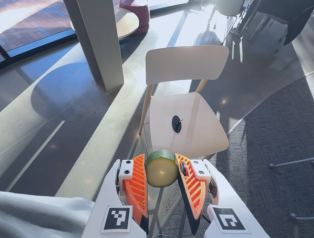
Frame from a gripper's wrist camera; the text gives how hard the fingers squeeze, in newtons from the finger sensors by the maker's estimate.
{"total": 11.4, "left": 11.8, "right": 11.0}